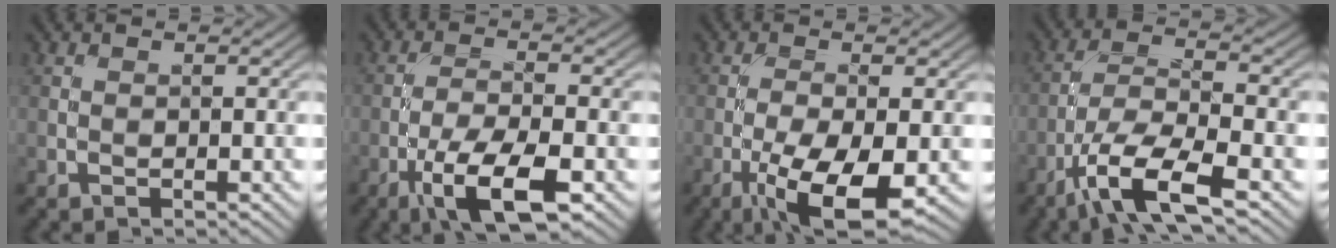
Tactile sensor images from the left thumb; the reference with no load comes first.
{"total": 9.2, "force": [-4.7, 2.8, 7.3], "torque": [-0.136, -0.001, -0.091]}
{"total": 9.7, "force": [-4.3, 3.2, 8.0], "torque": [-0.153, -0.015, -0.072]}
{"total": 9.6, "force": [-5.4, 2.6, 7.6], "torque": [-0.145, -0.003, -0.109]}